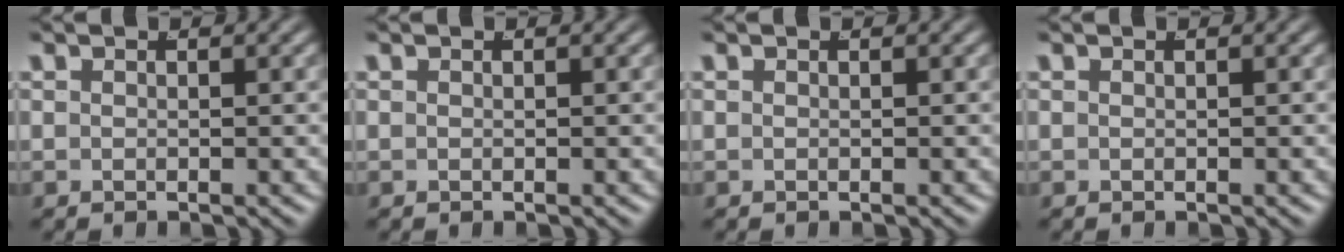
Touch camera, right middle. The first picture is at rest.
{"total": 0.0}
{"total": 0.0}
{"total": 0.0}